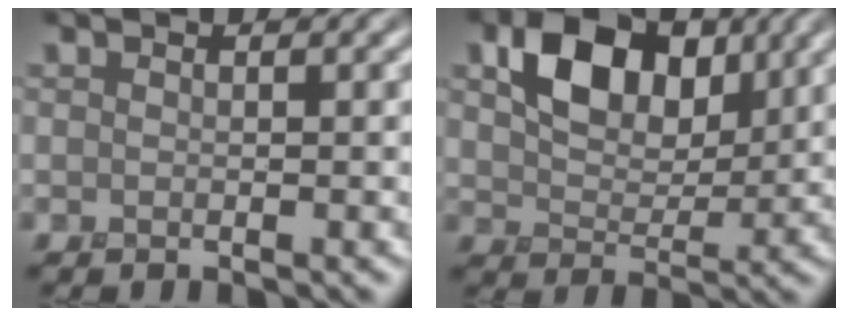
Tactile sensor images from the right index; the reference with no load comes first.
{"total": 6.4, "force": [2.4, 4.2, 4.2], "torque": [-0.081, -0.008, 0.037]}